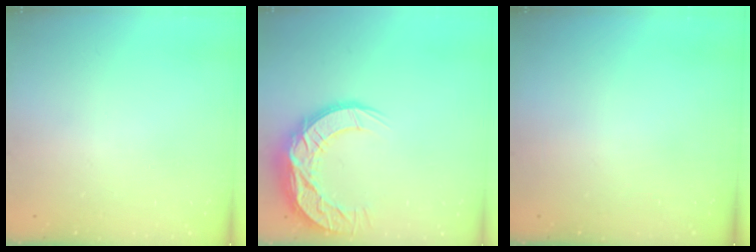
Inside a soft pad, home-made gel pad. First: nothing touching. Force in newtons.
{"total": 15.4, "press": 15.3, "slide": 1.0}
{"total": 0.0}